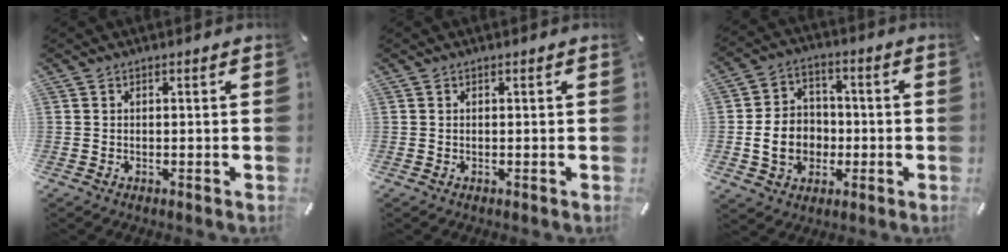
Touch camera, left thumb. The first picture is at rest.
{"total": 0.0}
{"total": 11.0, "force": [-2.0, 9.2, 5.5], "torque": [-0.119, 0.021, -0.035]}